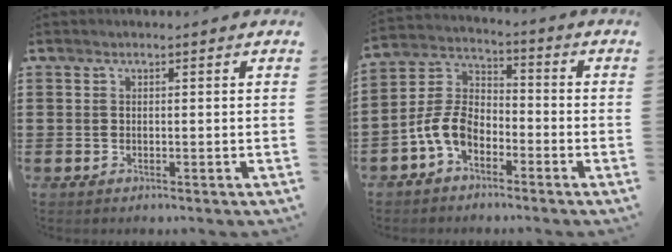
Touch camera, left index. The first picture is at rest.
{"total": 7.5, "force": [-4.1, 4.3, 4.5], "torque": [-0.132, -0.004, -0.091]}